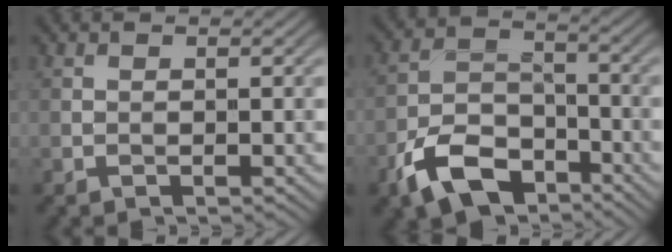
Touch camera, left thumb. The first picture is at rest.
{"total": 9.2, "force": [-5.8, 5.0, 5.1], "torque": [-0.109, -0.009, -0.123]}